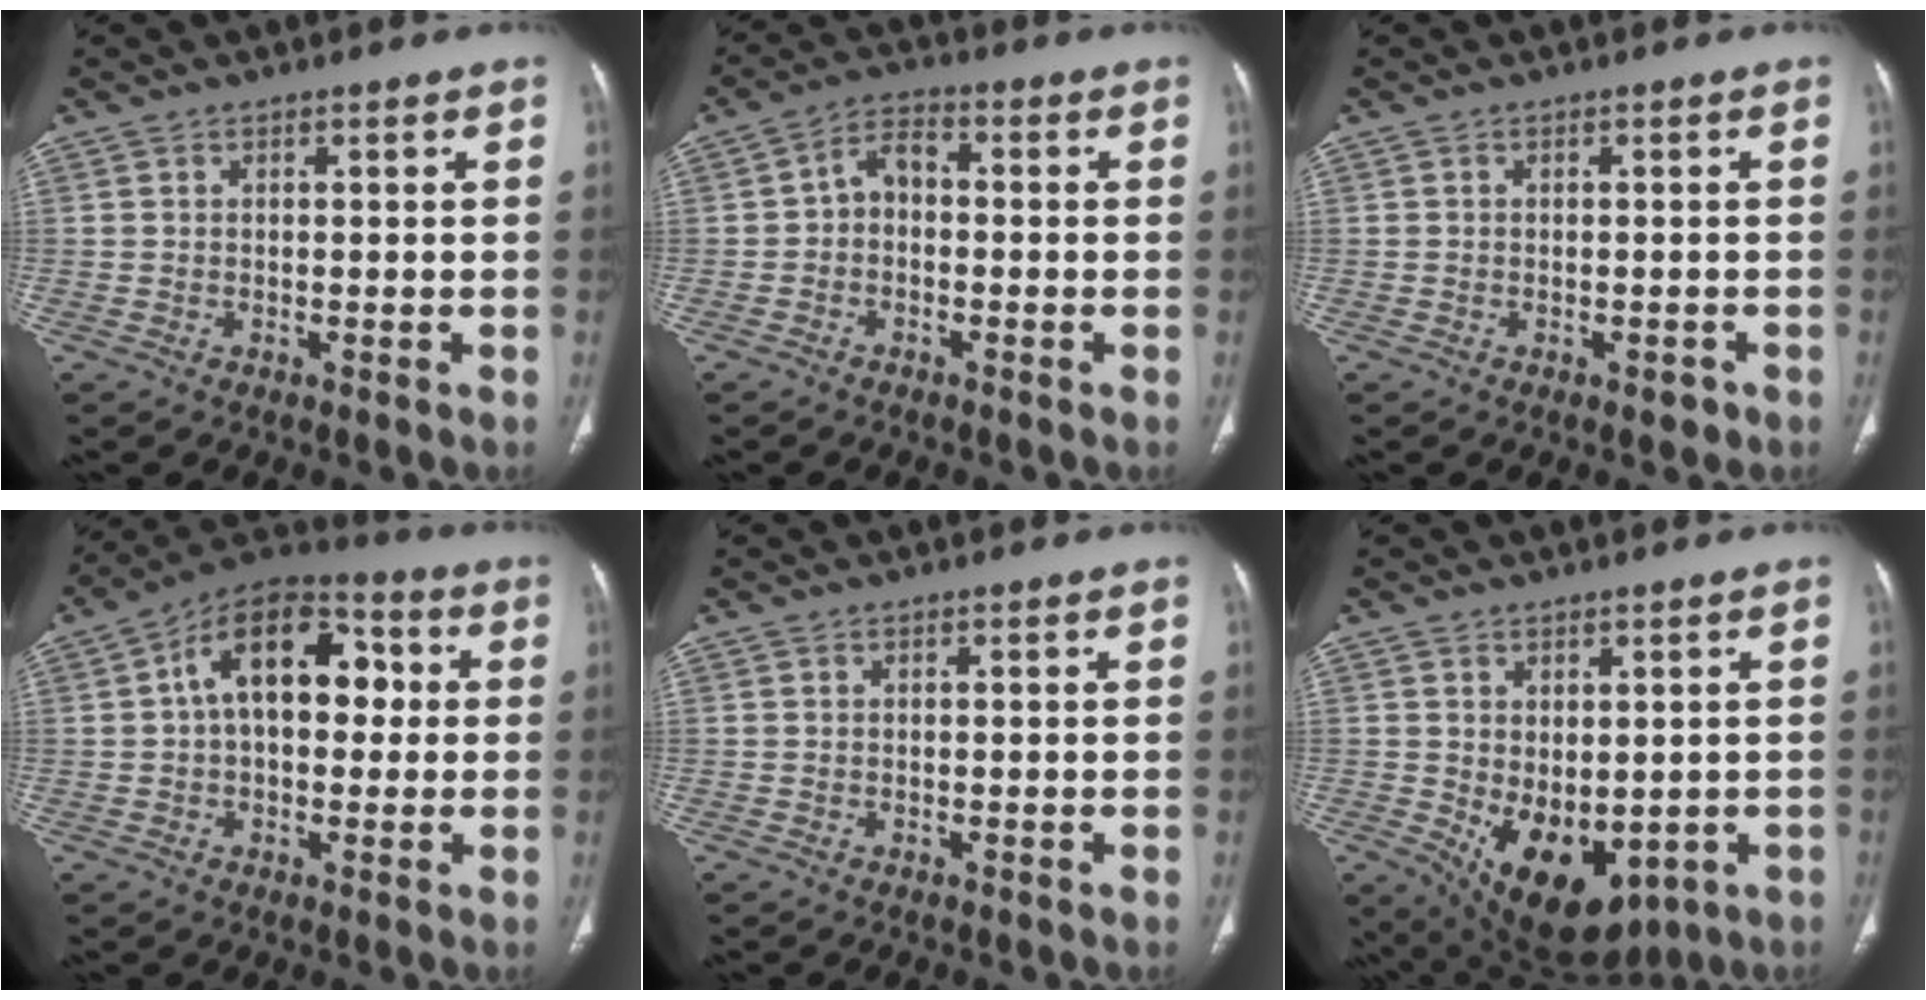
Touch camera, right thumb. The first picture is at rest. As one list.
[{"total": 4.7, "force": [-0.6, 3.3, 3.3], "torque": [-0.045, 0.023, -0.025]}, {"total": 1.4, "force": [-0.8, 0.8, 0.8], "torque": [-0.005, 0.001, -0.009]}, {"total": 15.4, "force": [2.3, 9.6, 11.9], "torque": [-0.153, 0.037, 0.024]}, {"total": 0.0}, {"total": 13.4, "force": [-2.8, 8.3, 10.1], "torque": [-0.133, -0.012, -0.010]}]